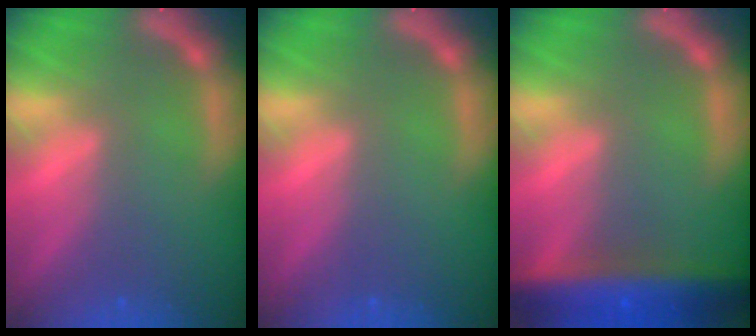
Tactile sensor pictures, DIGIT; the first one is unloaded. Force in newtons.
{"total": 0.0}
{"total": 9.0}